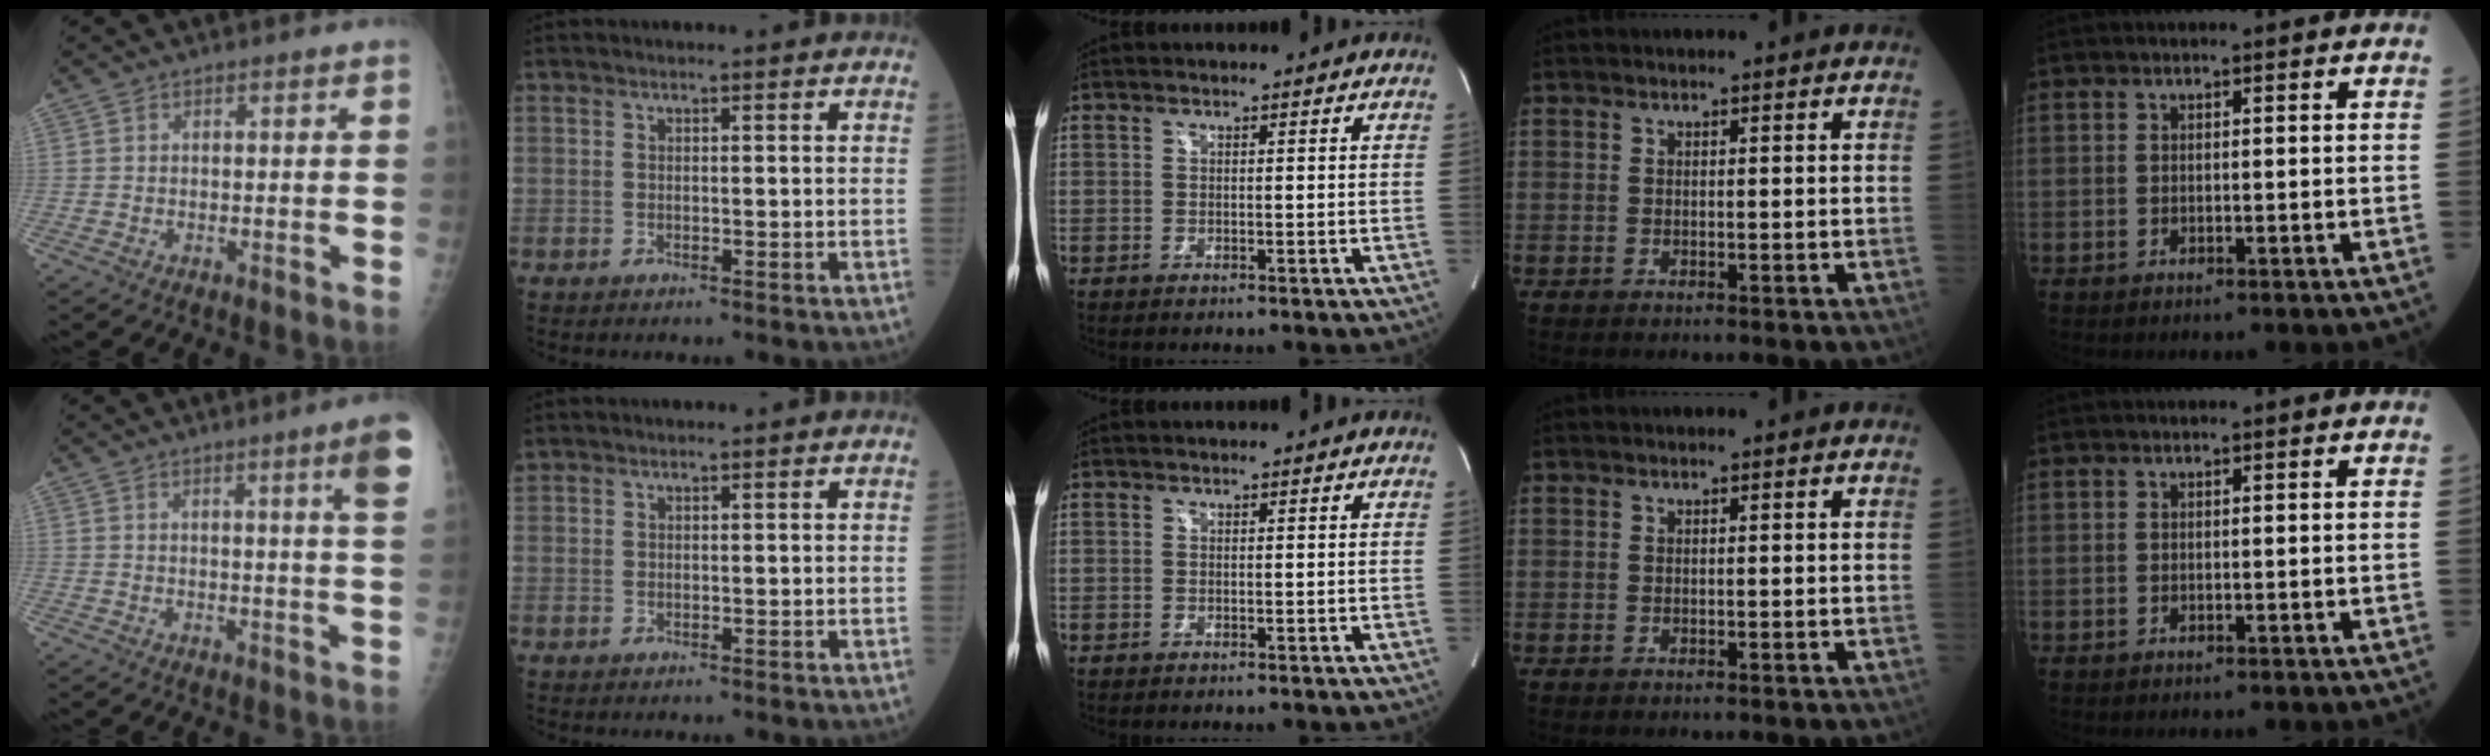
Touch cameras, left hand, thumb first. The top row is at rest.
{"thumb": {"total": 7.0, "force": [3.4, -0.5, 6.1], "torque": [-0.079, -0.021, 0.041]}, "index": {"total": 0.7, "force": [0.6, 0.3, 0.0], "torque": [-0.009, 0.010, 0.017]}}